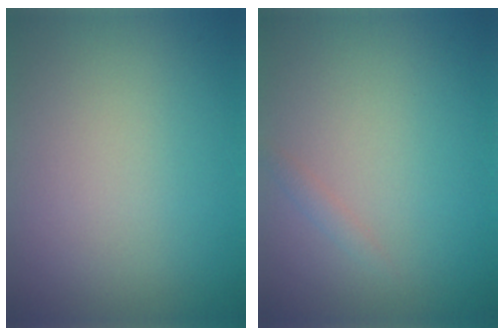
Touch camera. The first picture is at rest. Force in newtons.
{"total": 0.7, "press": 0.7, "slide": 0.1}